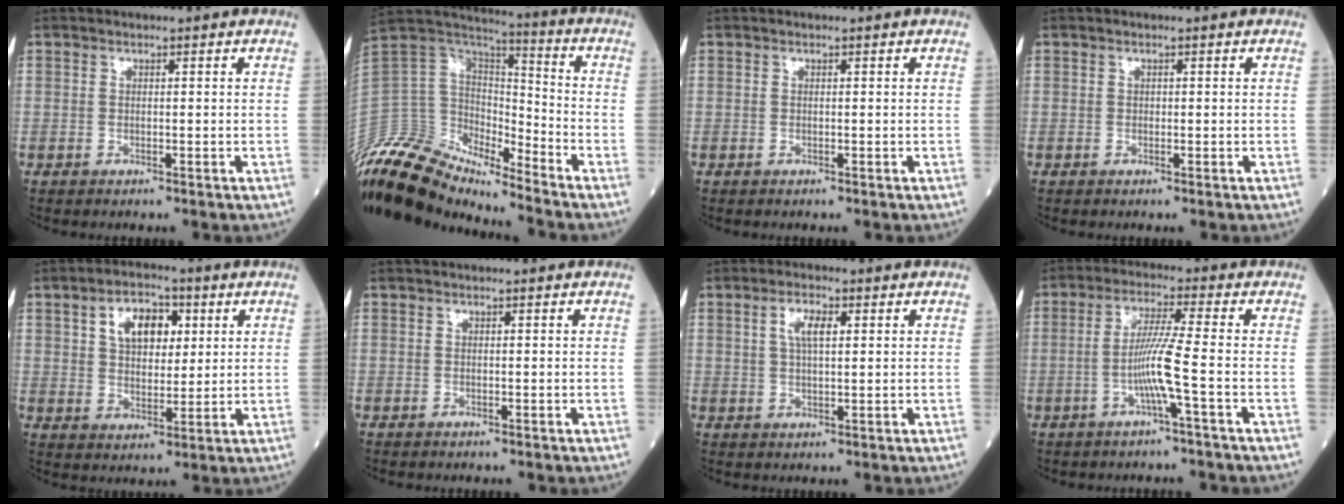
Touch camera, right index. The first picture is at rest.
{"total": 14.9, "force": [-14.1, 3.5, 3.2], "torque": [-0.066, 0.047, -0.270]}
{"total": 0.0}
{"total": 0.0}
{"total": 8.1, "force": [2.9, 4.7, 5.9], "torque": [-0.102, 0.016, 0.052]}
{"total": 0.0}
{"total": 4.0, "force": [1.4, 1.2, 3.6], "torque": [-0.072, 0.006, 0.027]}
{"total": 6.5, "force": [-1.9, -1.3, 6.1], "torque": [-0.123, 0.000, -0.038]}